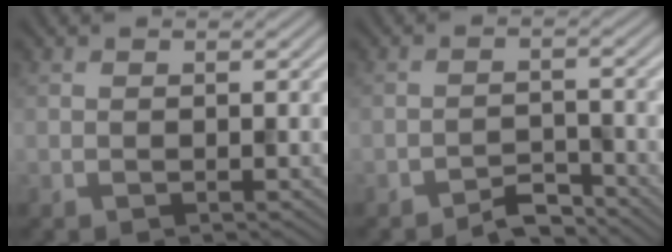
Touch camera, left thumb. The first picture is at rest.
{"total": 3.0, "force": [-2.8, 0.6, 1.0], "torque": [-0.011, 0.005, -0.055]}